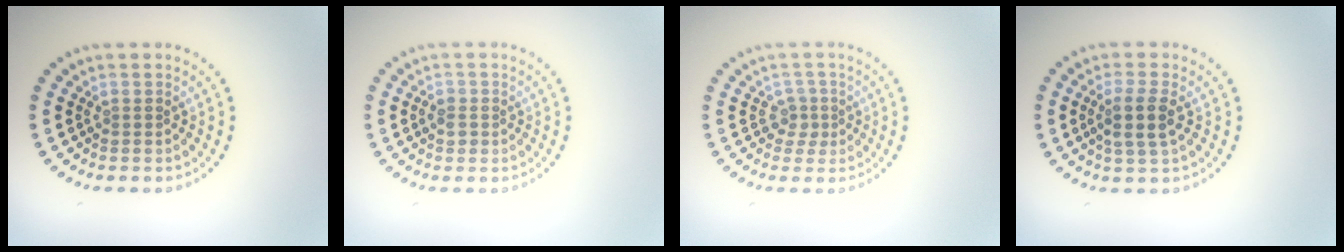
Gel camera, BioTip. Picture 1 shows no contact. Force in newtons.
{"total": 1.2, "press": 1.1, "slide": 0.3}
{"total": 1.6, "press": 1.3, "slide": 0.9}
{"total": 2.8, "press": 2.5, "slide": 1.2}